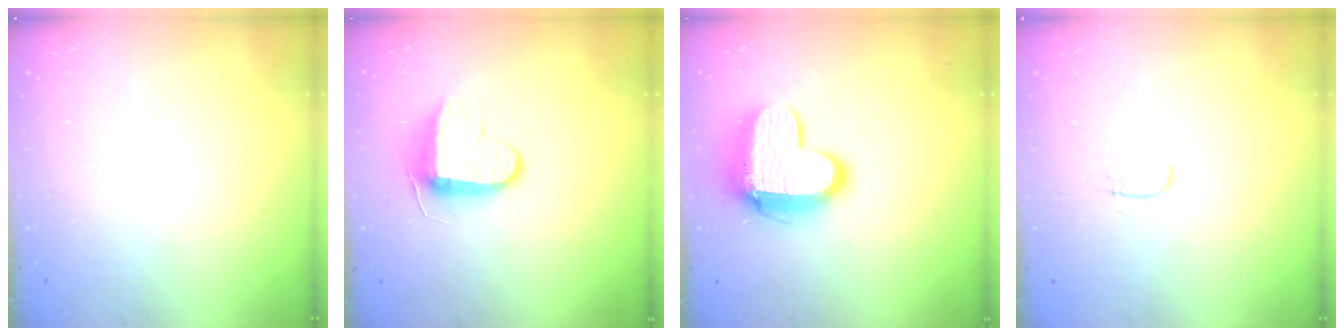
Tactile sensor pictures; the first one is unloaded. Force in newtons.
{"total": 8.9, "press": 8.8, "slide": 1.1}
{"total": 12.9, "press": 12.9, "slide": 1.1}
{"total": 3.7, "press": 3.7, "slide": 0.4}